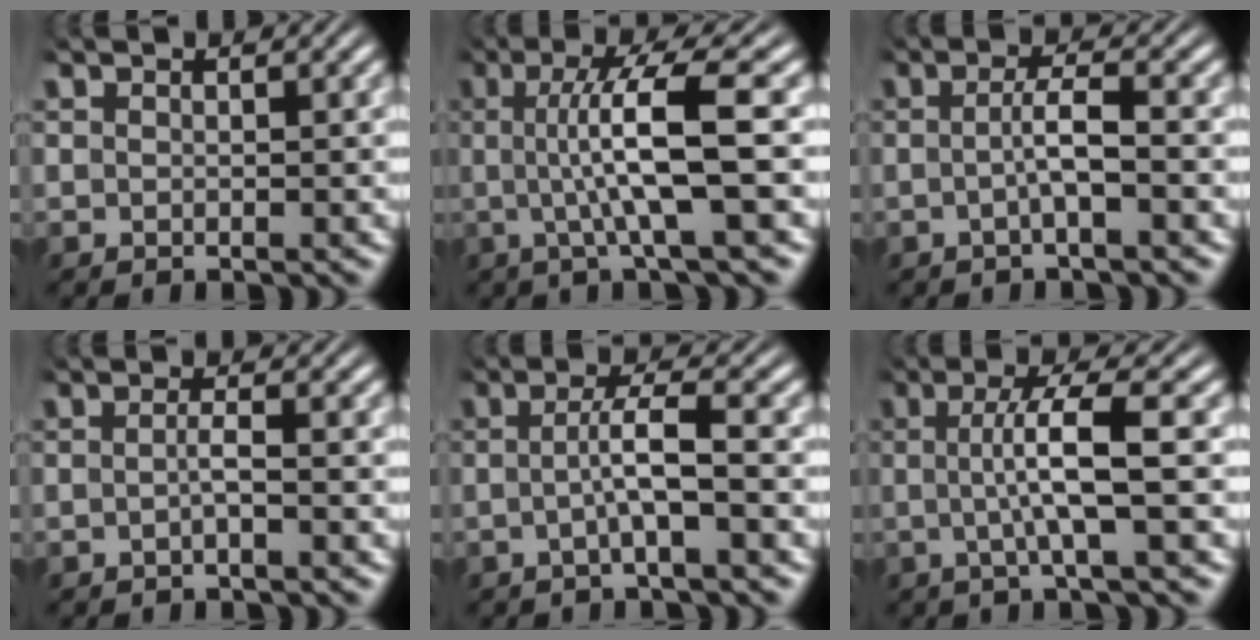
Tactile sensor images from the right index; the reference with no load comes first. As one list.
[{"total": 6.1, "force": [0.9, 0.2, 6.1], "torque": [-0.103, 0.007, 0.012]}, {"total": 2.4, "force": [-0.9, -0.2, 2.2], "torque": [-0.040, 0.001, -0.016]}, {"total": 1.3, "force": [-0.8, -0.3, 1.0], "torque": [-0.019, -0.002, -0.014]}, {"total": 3.0, "force": [-0.9, -0.1, 2.9], "torque": [-0.051, 0.004, -0.016]}, {"total": 4.2, "force": [0.2, -0.1, 4.2], "torque": [-0.073, 0.005, 0.002]}]